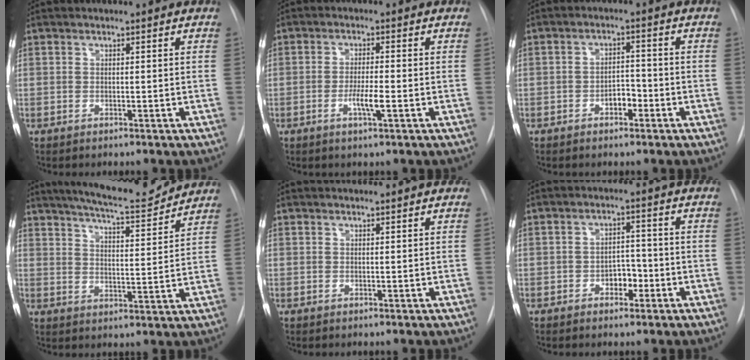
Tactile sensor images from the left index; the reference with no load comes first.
{"total": 3.8, "force": [-2.3, 0.1, 3.1], "torque": [-0.057, -0.010, -0.039]}
{"total": 3.6, "force": [-2.6, 1.6, 1.8], "torque": [-0.023, 0.002, -0.042]}
{"total": 11.5, "force": [10.4, 1.0, 4.7], "torque": [-0.074, -0.016, 0.151]}
{"total": 0.0}
{"total": 3.9, "force": [-2.6, 2.1, 2.0], "torque": [-0.021, 0.003, -0.040]}